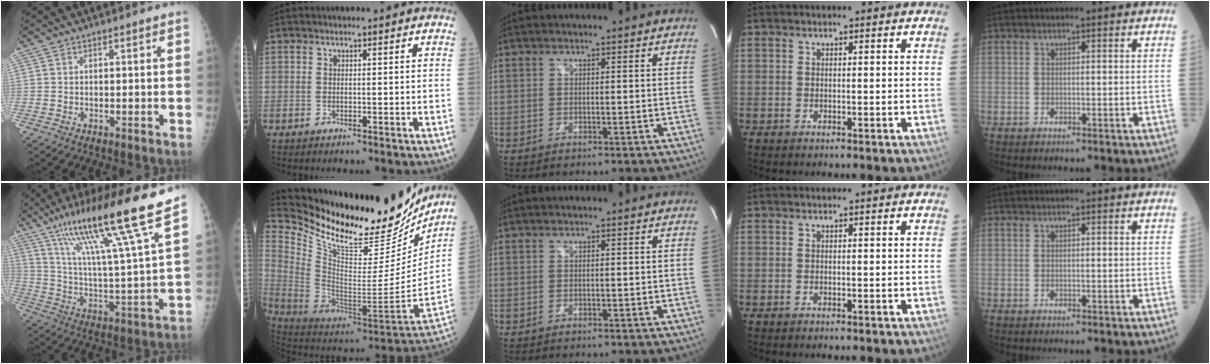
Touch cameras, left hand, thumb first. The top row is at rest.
{"thumb": {"total": 21.5, "force": [15.0, 0.0, 15.4], "torque": [-0.237, -0.065, 0.258]}, "index": {"total": 29.5, "force": [25.1, 7.1, 13.7], "torque": [-0.249, -0.058, 0.383]}}